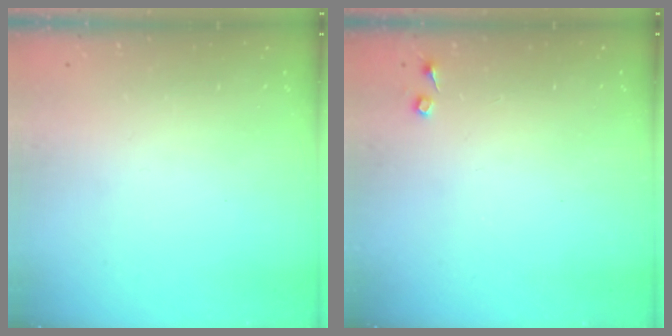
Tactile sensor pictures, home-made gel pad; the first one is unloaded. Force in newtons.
{"total": 3.8, "press": 3.7, "slide": 0.6}